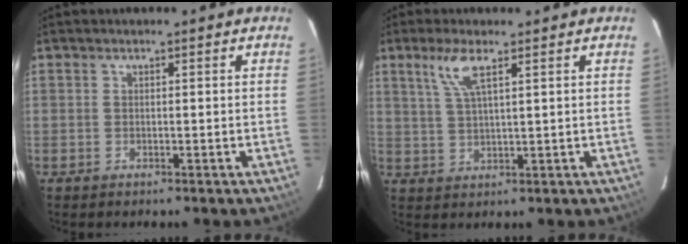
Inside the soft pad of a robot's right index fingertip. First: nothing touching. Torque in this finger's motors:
{"motor_torque": [0.46, 0.12, 0.42, 0.07]}